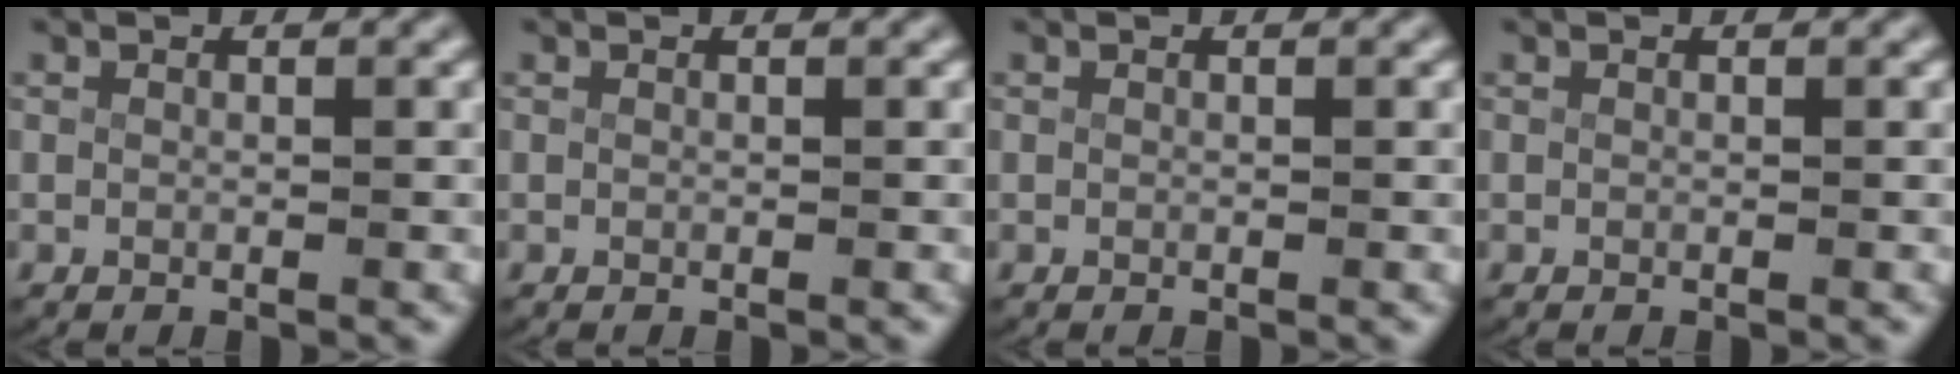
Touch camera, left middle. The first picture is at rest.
{"total": 0.0}
{"total": 0.0}
{"total": 0.0}